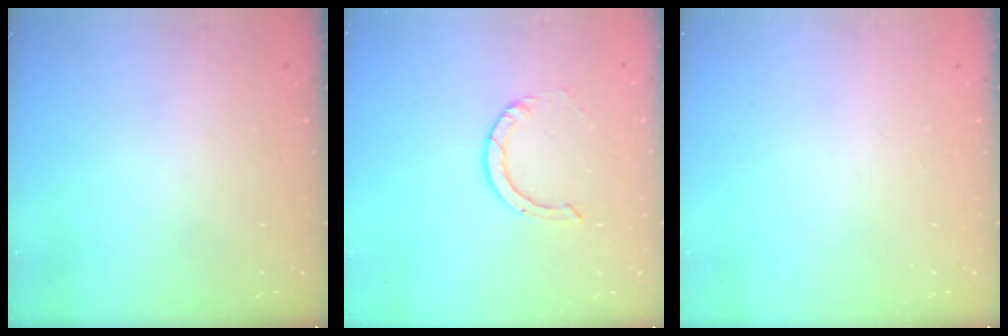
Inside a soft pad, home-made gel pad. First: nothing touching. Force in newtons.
{"total": 2.2, "press": 2.2, "slide": 0.2}
{"total": 0.0}